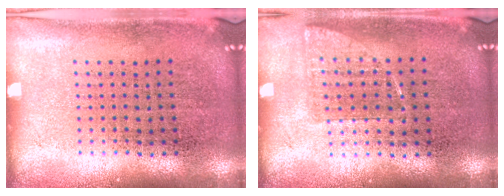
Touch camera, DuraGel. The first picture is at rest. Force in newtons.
{"total": 0.7, "press": 0.7, "slide": 0.3}